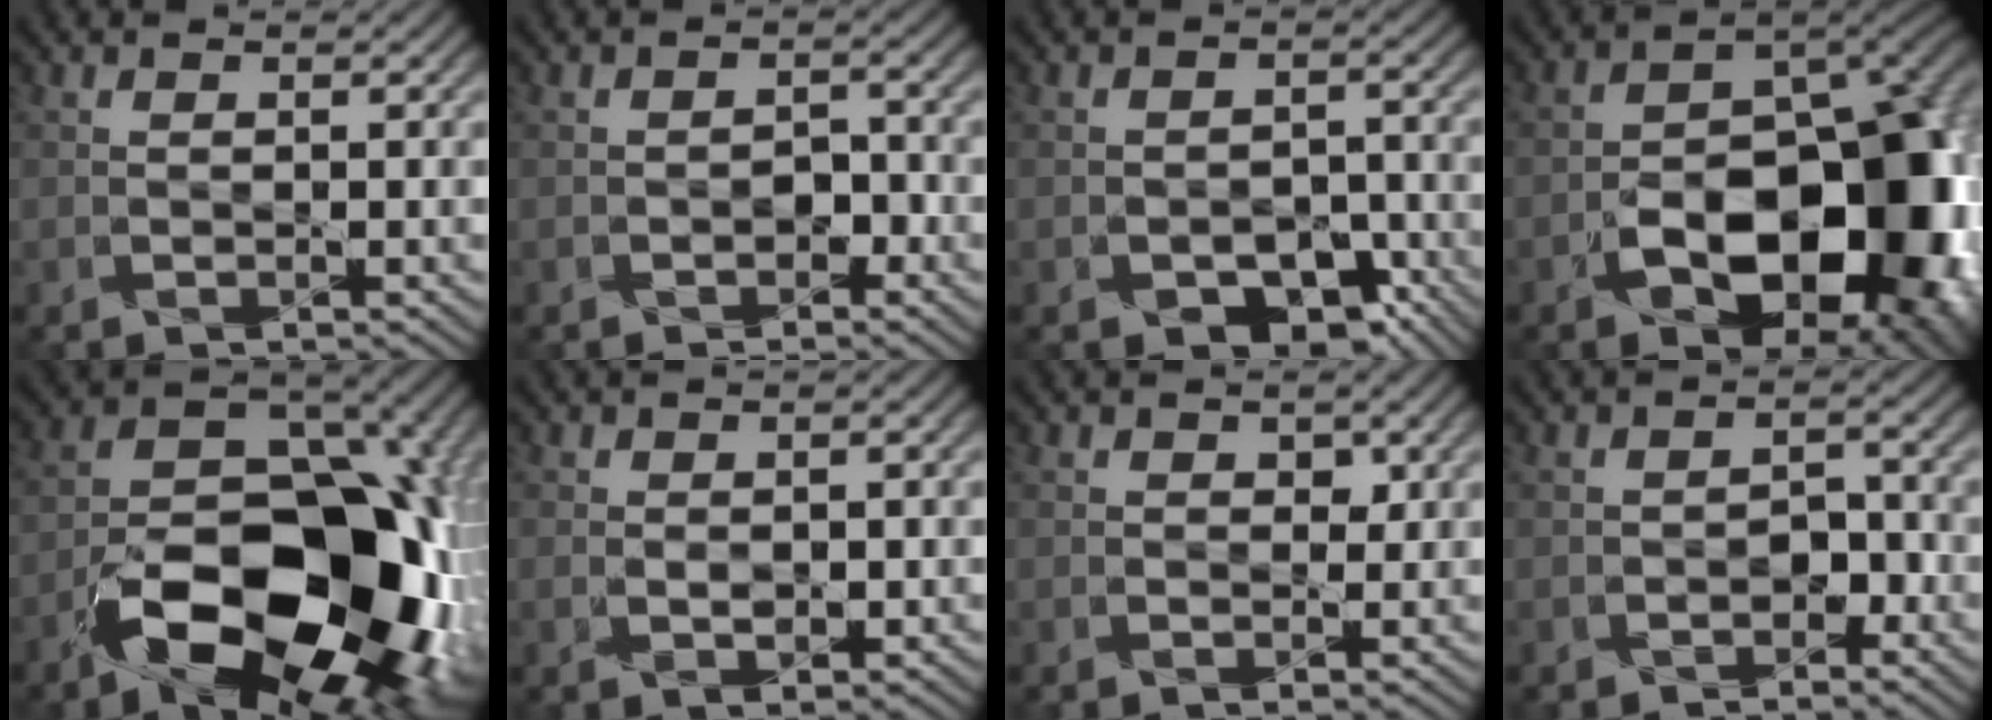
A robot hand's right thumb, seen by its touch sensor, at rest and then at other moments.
{"total": 1.6, "force": [-1.3, 0.9, 0.5], "torque": [-0.005, 0.006, -0.021]}
{"total": 6.5, "force": [-4.2, 4.2, 2.8], "torque": [-0.031, -0.005, -0.055]}
{"total": 17.4, "force": [-5.8, 10.5, 12.6], "torque": [-0.147, -0.025, -0.084]}
{"total": 18.7, "force": [-7.7, 10.7, 13.3], "torque": [-0.193, -0.025, -0.122]}
{"total": 1.6, "force": [-0.1, 1.1, 1.2], "torque": [-0.028, -0.003, 0.001]}
{"total": 1.1, "force": [0.2, 0.9, 0.6], "torque": [-0.011, -0.005, 0.001]}
{"total": 2.0, "force": [-1.5, 1.1, 0.7], "torque": [-0.008, 0.007, -0.023]}